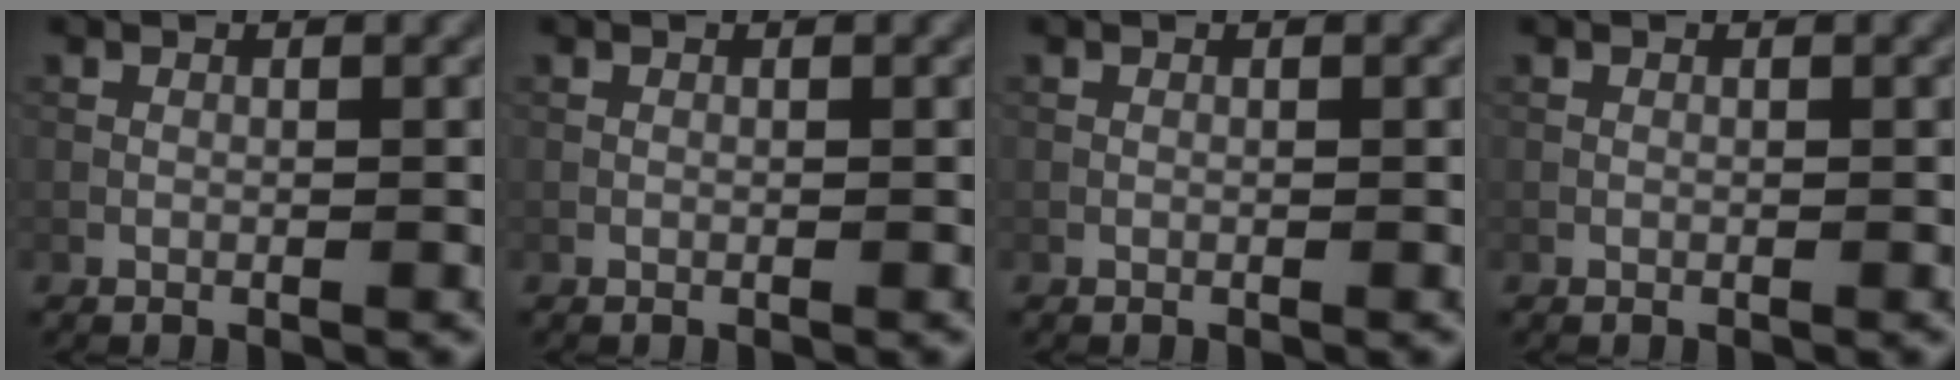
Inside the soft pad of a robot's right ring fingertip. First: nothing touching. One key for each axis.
{"total": 0.0}
{"total": 0.0}
{"total": 0.0}